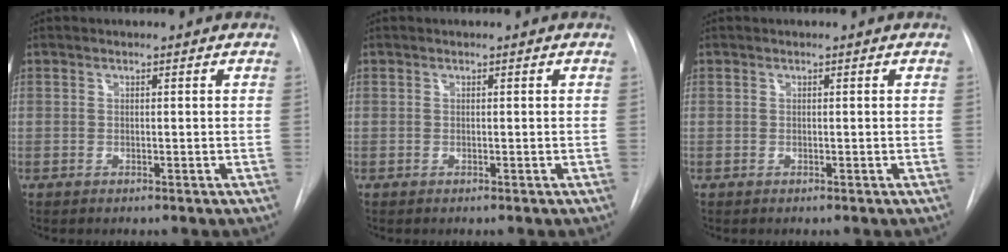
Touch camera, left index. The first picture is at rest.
{"total": 0.0}
{"total": 0.0}